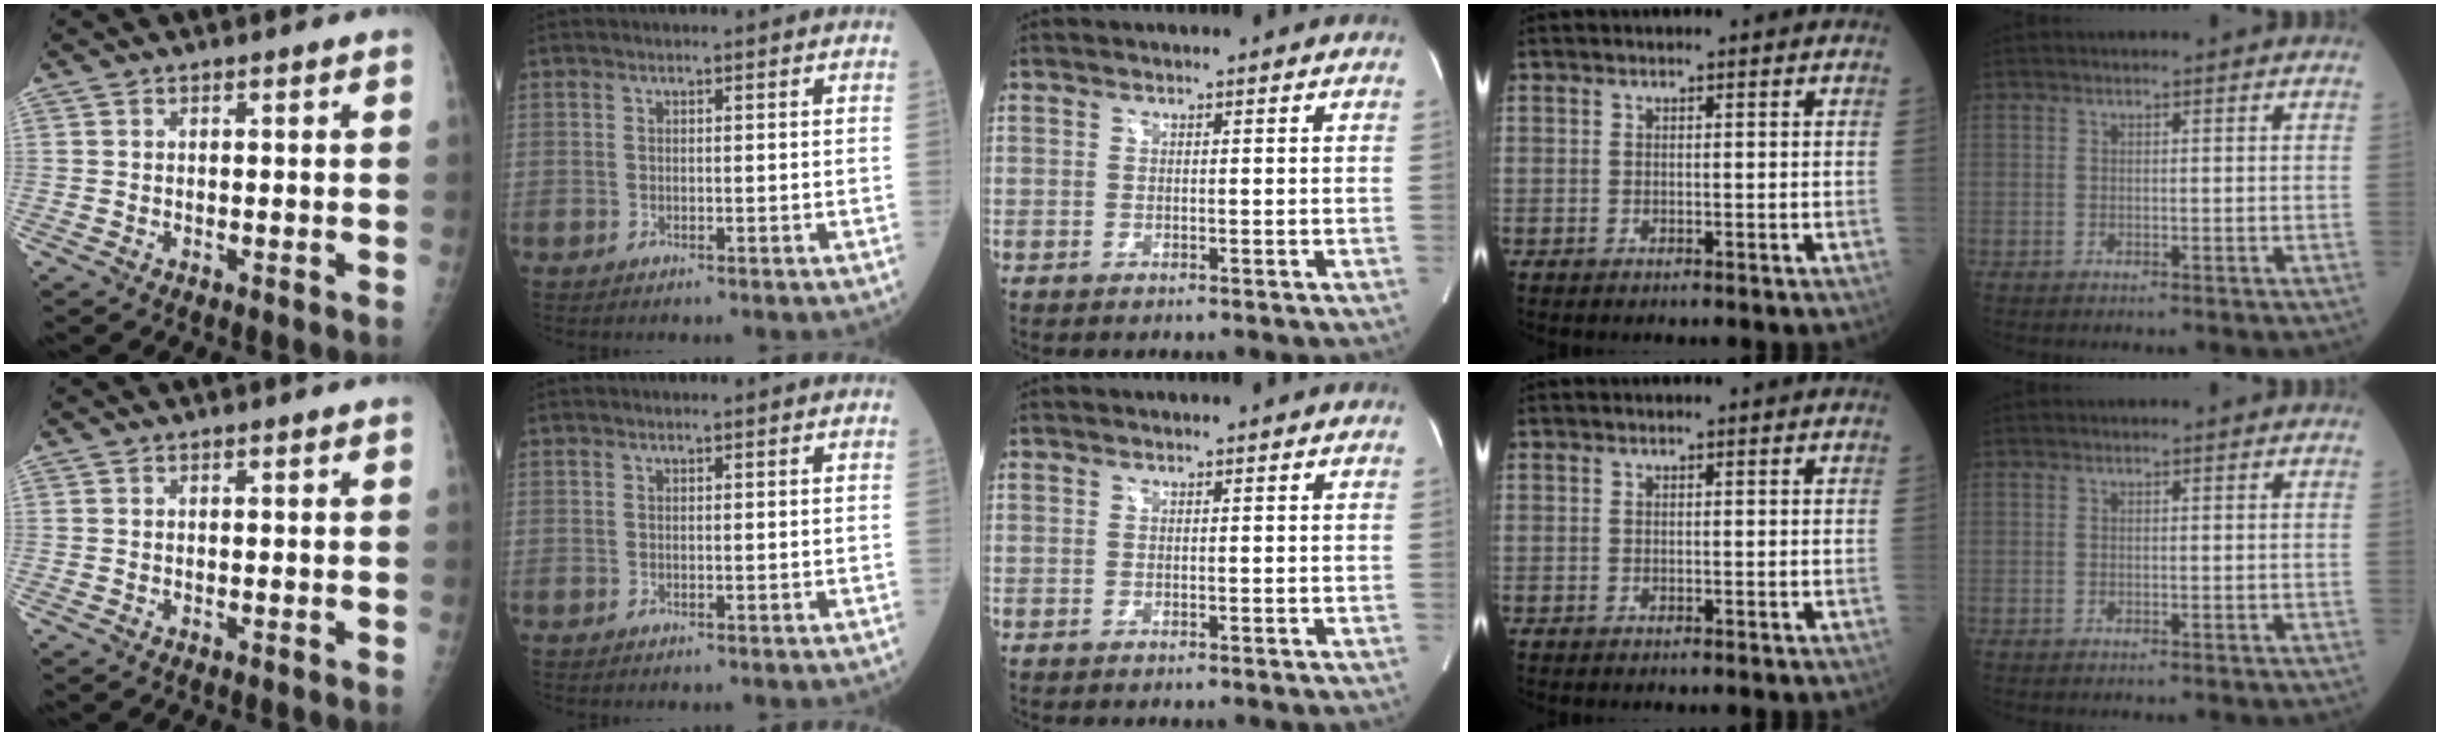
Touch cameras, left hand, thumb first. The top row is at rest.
{}